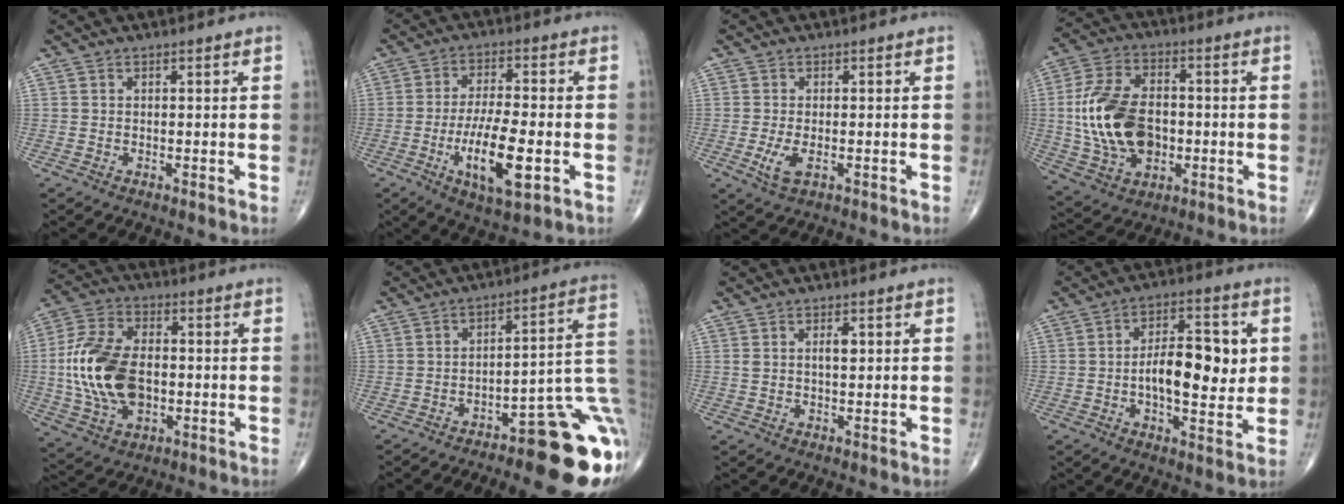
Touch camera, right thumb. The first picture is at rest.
{"total": 12.4, "force": [-3.7, 3.8, 11.2], "torque": [-0.201, 0.000, -0.062]}
{"total": 3.7, "force": [-1.1, 1.6, 3.2], "torque": [-0.068, -0.008, -0.019]}
{"total": 17.2, "force": [-1.1, 11.1, 13.1], "torque": [-0.238, 0.011, -0.012]}
{"total": 17.4, "force": [-1.1, 10.6, 13.7], "torque": [-0.264, 0.012, -0.017]}
{"total": 20.1, "force": [-9.3, 5.5, 16.9], "torque": [-0.135, 0.066, -0.123]}
{"total": 2.4, "force": [0.6, 1.0, 2.1], "torque": [-0.036, 0.000, 0.010]}
{"total": 13.2, "force": [0.5, 6.1, 11.7], "torque": [-0.155, 0.007, 0.005]}